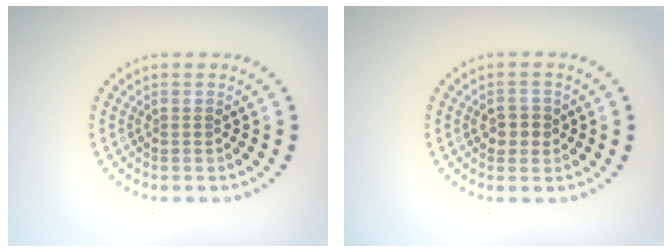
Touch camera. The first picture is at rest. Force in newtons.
{"total": 1.9, "press": 1.9, "slide": 0.2}